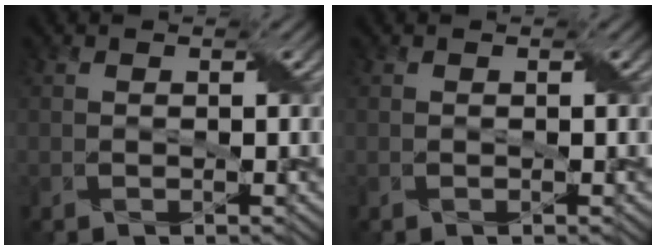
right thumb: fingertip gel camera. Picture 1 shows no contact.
{"total": 0.0}